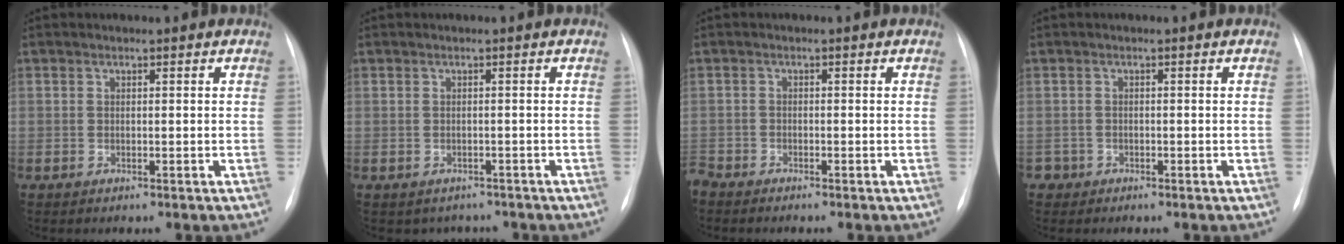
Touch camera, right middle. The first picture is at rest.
{"total": 2.9, "force": [-2.4, 1.6, -0.1], "torque": [0.002, 0.013, -0.029]}
{"total": 2.7, "force": [-2.6, 0.6, 0.4], "torque": [-0.005, -0.008, -0.049]}
{"total": 1.4, "force": [-0.9, 1.0, -0.3], "torque": [0.000, 0.006, -0.017]}